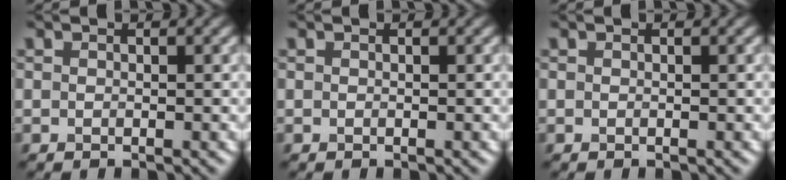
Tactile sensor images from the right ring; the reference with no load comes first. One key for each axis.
{"total": 0.0}
{"total": 0.0}